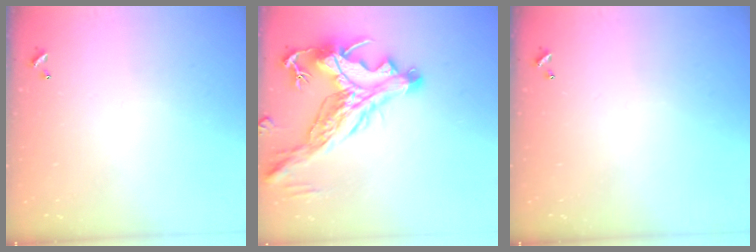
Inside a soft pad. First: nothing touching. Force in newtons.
{"total": 9.1, "press": 8.9, "slide": 2.0}
{"total": 0.0}